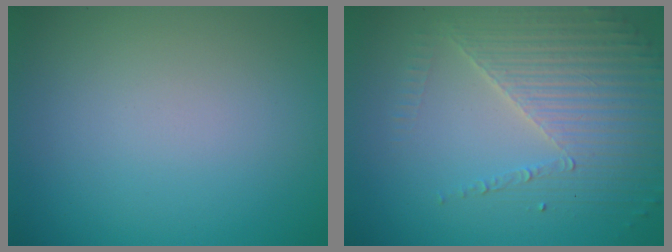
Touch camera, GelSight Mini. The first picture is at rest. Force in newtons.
{"total": 4.3, "press": 3.8, "slide": 2.1}